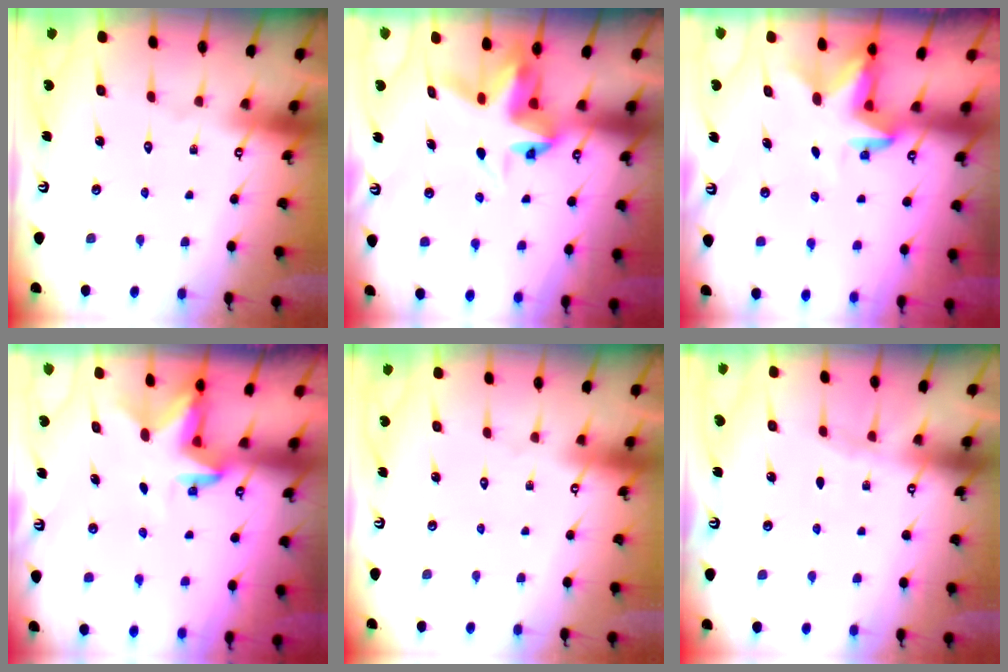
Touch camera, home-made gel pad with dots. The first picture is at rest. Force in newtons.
{"total": 6.3, "press": 6.2, "slide": 0.6}
{"total": 2.9, "press": 2.9, "slide": 0.1}
{"total": 2.9, "press": 2.9, "slide": 0.1}
{"total": 0.0}
{"total": 3.4, "press": 3.4, "slide": 0.5}